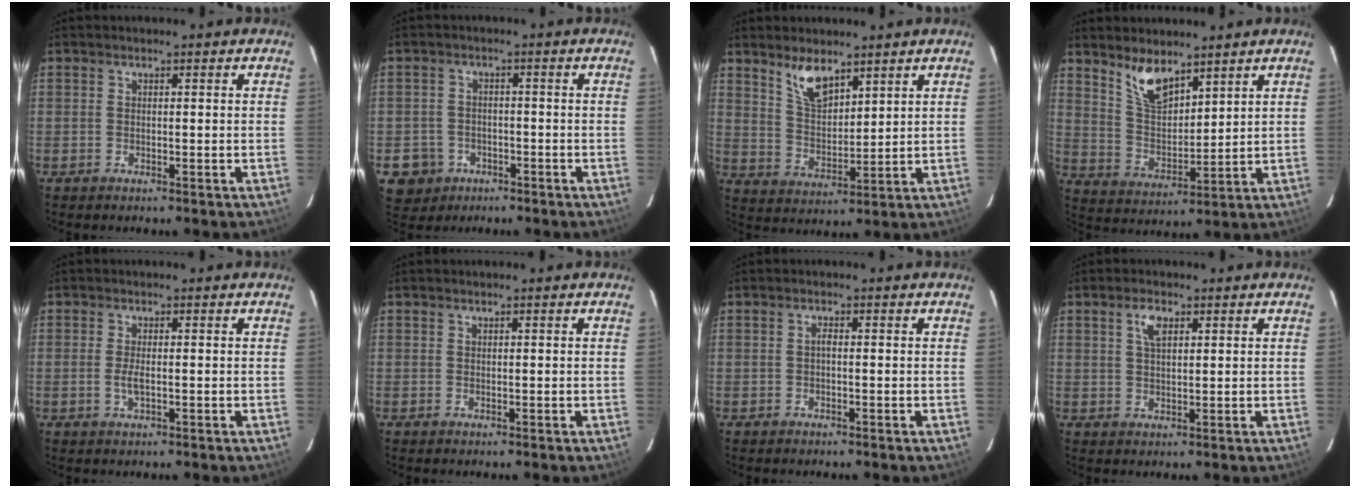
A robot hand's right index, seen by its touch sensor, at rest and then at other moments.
{"total": 6.8, "force": [-2.9, 6.0, 1.2], "torque": [-0.047, 0.020, -0.036]}
{"total": 7.5, "force": [5.4, 2.9, 4.4], "torque": [-0.078, 0.002, 0.112]}
{"total": 8.6, "force": [6.3, 3.2, 4.8], "torque": [-0.089, -0.001, 0.131]}
{"total": 2.1, "force": [-0.4, 0.6, 2.0], "torque": [-0.040, -0.005, -0.007]}
{"total": 0.0}
{"total": 0.7, "force": [-0.2, 0.3, 0.6], "torque": [-0.012, 0.005, -0.006]}
{"total": 3.6, "force": [1.7, 1.7, 2.7], "torque": [-0.050, 0.007, 0.031]}